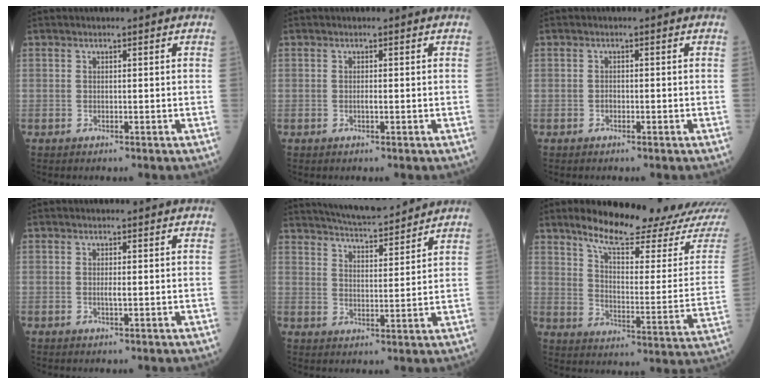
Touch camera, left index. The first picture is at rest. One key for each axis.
{"total": 0.5, "fx": -0.4, "fy": -0.1, "fz": 0.3, "tx": -0.009, "ty": -0.006, "tz": -0.007}
{"total": 0.7, "fx": -0.7, "fy": 0.2, "fz": 0.1, "tx": -0.002, "ty": -0.004, "tz": -0.012}
{"total": 0.7, "fx": -0.3, "fy": 0.0, "fz": 0.6, "tx": -0.017, "ty": -0.007, "tz": -0.005}
{"total": 12.5, "fx": 11.6, "fy": 1.5, "fz": 4.5, "tx": -0.080, "ty": 0.006, "tz": 0.176}
{"total": 20.1, "fx": 17.8, "fy": 1.5, "fz": 9.1, "tx": -0.127, "ty": -0.069, "tz": 0.237}